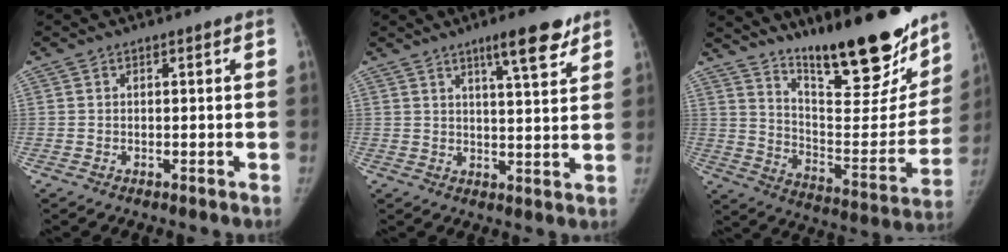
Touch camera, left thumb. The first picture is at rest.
{"total": 8.8, "force": [5.8, 1.8, 6.4], "torque": [-0.081, -0.033, 0.086]}
{"total": 26.8, "force": [19.6, 7.0, 16.9], "torque": [-0.207, -0.110, 0.296]}